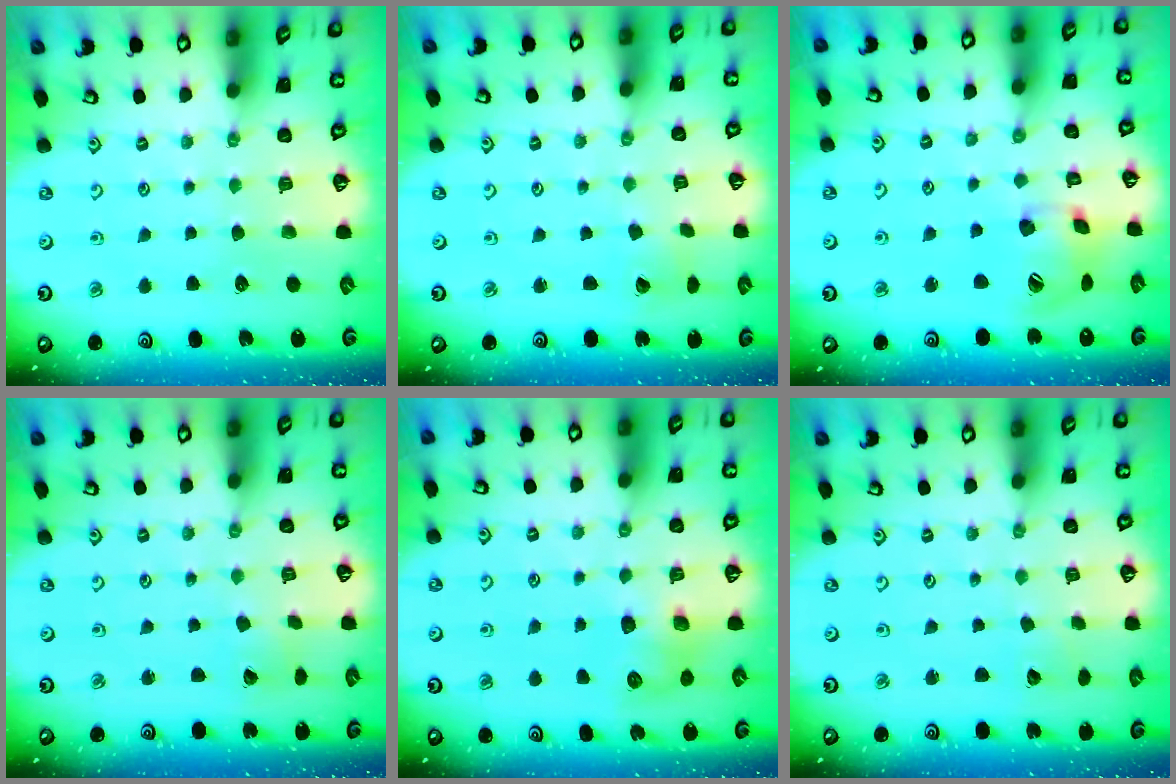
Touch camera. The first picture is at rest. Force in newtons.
{"total": 2.6, "press": 2.6, "slide": 0.3}
{"total": 14.4, "press": 14.3, "slide": 2.2}
{"total": 1.8, "press": 1.7, "slide": 0.1}
{"total": 7.8, "press": 7.8, "slide": 0.1}
{"total": 2.0, "press": 2.0, "slide": 0.2}